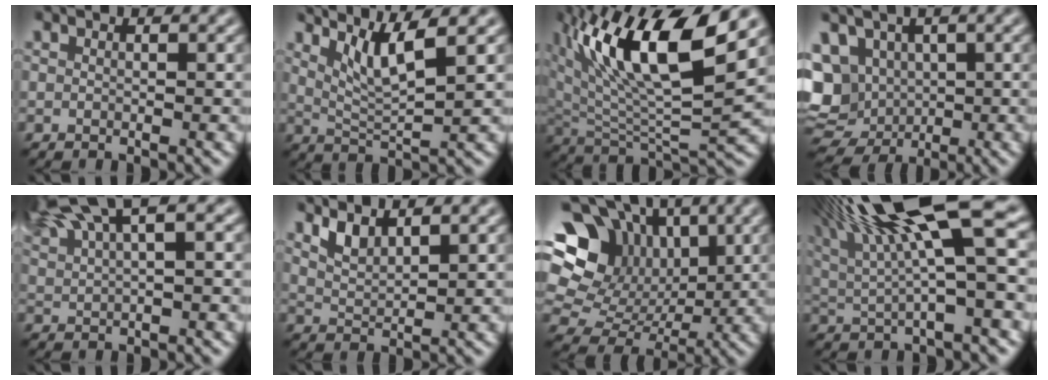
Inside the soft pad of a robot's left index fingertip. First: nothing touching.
{"total": 4.5, "force": [2.6, 0.8, 3.6], "torque": [-0.064, -0.004, 0.051]}
{"total": 12.6, "force": [5.7, 3.9, 10.6], "torque": [-0.195, 0.004, 0.106]}
{"total": 10.8, "force": [0.7, 9.0, 5.8], "torque": [-0.106, 0.009, -0.005]}
{"total": 7.0, "force": [4.9, 1.7, 4.6], "torque": [-0.094, 0.023, 0.088]}
{"total": 2.2, "force": [1.7, 0.6, 1.2], "torque": [-0.027, -0.006, 0.038]}
{"total": 15.1, "force": [5.5, 11.9, 7.5], "torque": [-0.176, 0.047, 0.089]}
{"total": 13.1, "force": [5.5, 2.9, 11.5], "torque": [-0.194, 0.021, 0.093]}